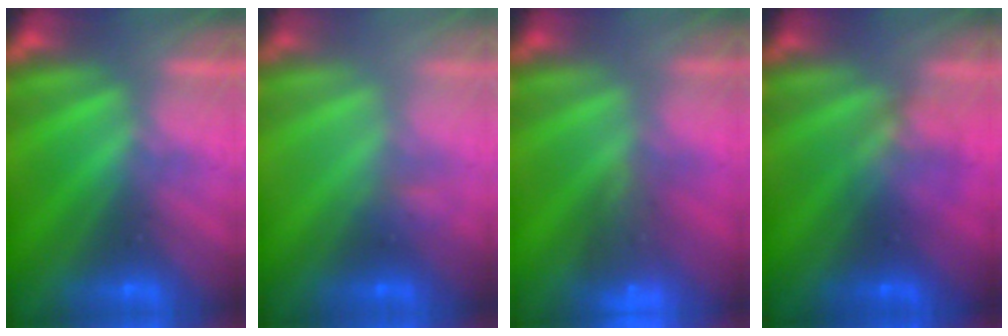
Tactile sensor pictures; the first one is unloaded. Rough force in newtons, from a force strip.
{"total": 2.1}
{"total": 7.2}
{"total": 1.6}